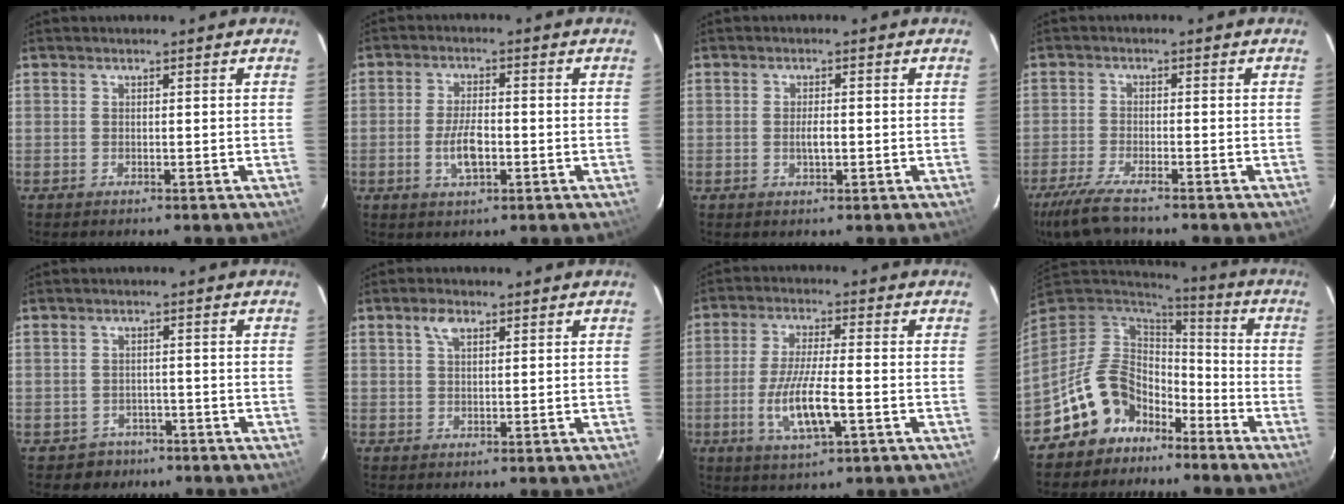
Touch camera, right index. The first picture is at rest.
{"total": 5.8, "force": [-1.6, 2.3, 5.1], "torque": [-0.103, 0.000, -0.030]}
{"total": 2.1, "force": [-0.4, 0.9, 1.9], "torque": [-0.036, -0.002, -0.005]}
{"total": 8.2, "force": [-6.7, 1.2, 4.7], "torque": [-0.120, -0.028, -0.126]}
{"total": 3.9, "force": [-2.4, 3.1, -0.3], "torque": [-0.005, 0.018, -0.029]}
{"total": 2.7, "force": [1.4, 1.4, 1.8], "torque": [-0.035, 0.007, 0.026]}
{"total": 10.1, "force": [-3.0, 2.1, 9.4], "torque": [-0.187, -0.015, -0.055]}
{"total": 12.7, "force": [-8.2, 9.0, 3.6], "torque": [-0.097, 0.025, -0.133]}